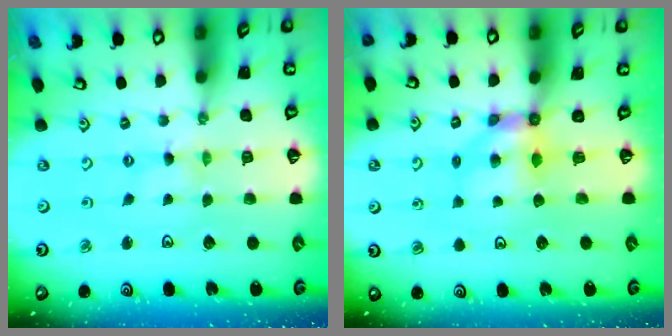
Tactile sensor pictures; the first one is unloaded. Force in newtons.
{"total": 5.8, "press": 5.8, "slide": 0.2}